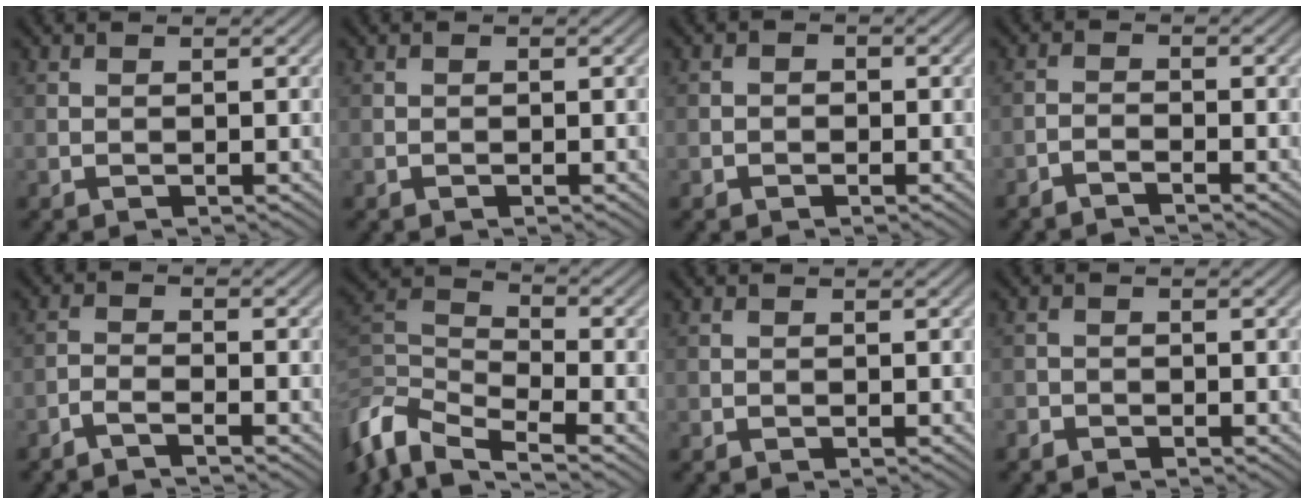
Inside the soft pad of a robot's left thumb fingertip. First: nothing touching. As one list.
[{"total": 0.0}, {"total": 1.2, "force": [-0.4, 1.1, 0.3], "torque": [0.001, -0.001, -0.010]}, {"total": 1.6, "force": [-1.5, 0.1, 0.6], "torque": [-0.011, 0.000, -0.036]}, {"total": 2.3, "force": [-2.0, 0.2, 1.0], "torque": [-0.023, -0.002, -0.049]}, {"total": 9.5, "force": [-5.5, 3.9, 6.7], "torque": [-0.153, -0.016, -0.123]}, {"total": 0.0}, {"total": 1.4, "force": [-1.1, 0.8, 0.1], "torque": [0.001, -0.001, -0.025]}]